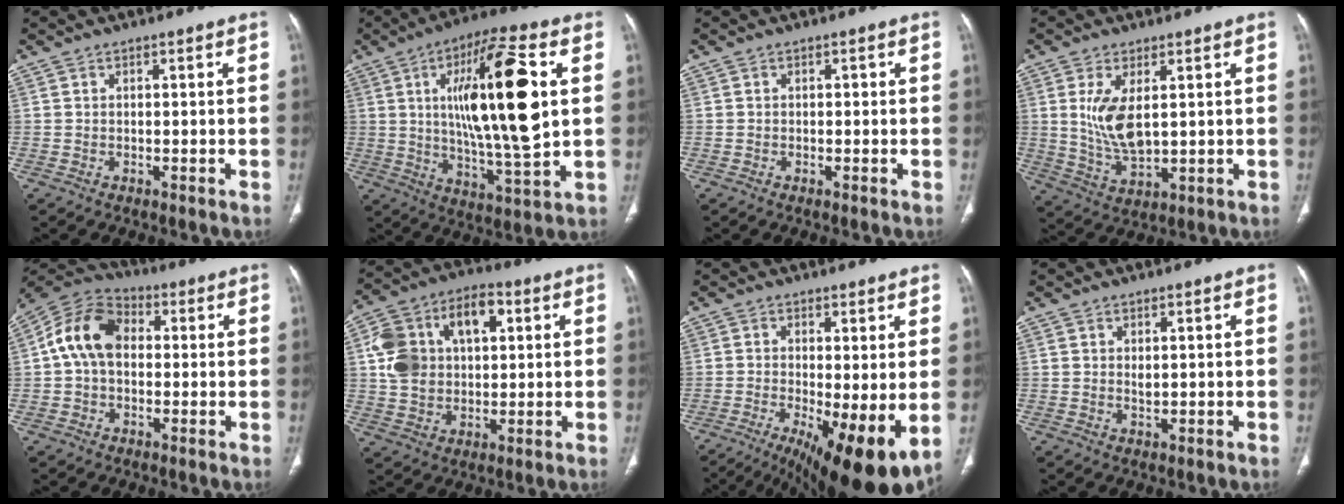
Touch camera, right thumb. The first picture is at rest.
{"total": 21.9, "force": [4.0, 5.2, 20.9], "torque": [-0.356, -0.012, 0.065]}
{"total": 0.5, "force": [-0.1, 0.3, 0.4], "torque": [-0.004, 0.000, -0.004]}
{"total": 8.7, "force": [1.9, 4.0, 7.5], "torque": [-0.149, -0.021, 0.052]}
{"total": 11.9, "force": [1.1, 8.5, 8.2], "torque": [-0.143, 0.030, 0.007]}
{"total": 16.3, "force": [4.0, 10.9, 11.5], "torque": [-0.181, 0.021, 0.070]}
{"total": 13.9, "force": [-3.4, 3.8, 12.9], "torque": [-0.183, -0.021, -0.037]}
{"total": 1.3, "force": [0.4, 0.6, 1.0], "torque": [-0.018, -0.003, 0.012]}